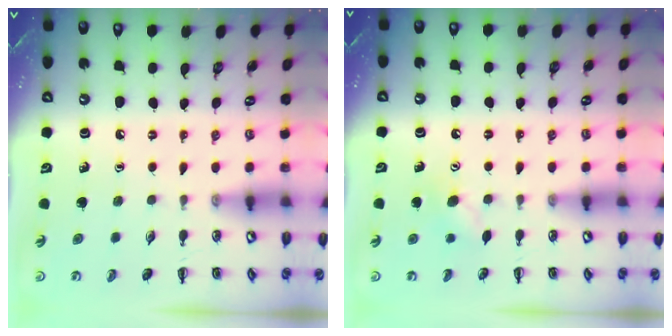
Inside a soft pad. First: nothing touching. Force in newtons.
{"total": 6.6, "press": 6.4, "slide": 1.5}